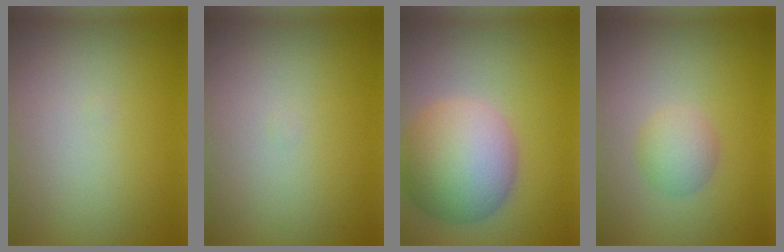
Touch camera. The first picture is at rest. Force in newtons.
{"total": 0.0}
{"total": 8.8, "press": 8.8, "slide": 0.5}
{"total": 2.3, "press": 2.3, "slide": 0.1}